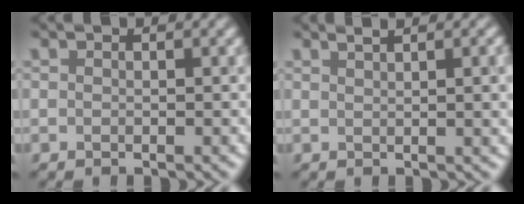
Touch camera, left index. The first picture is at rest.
{"total": 4.8, "force": [1.9, 1.8, 4.0], "torque": [-0.024, 0.025, 0.008]}